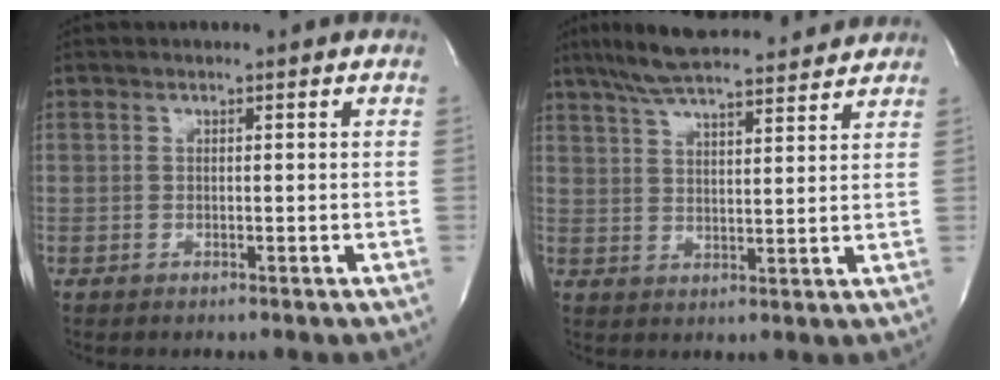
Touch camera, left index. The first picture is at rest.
{"total": 15.4, "force": [13.7, 2.1, 6.8], "torque": [-0.122, 0.029, 0.208]}